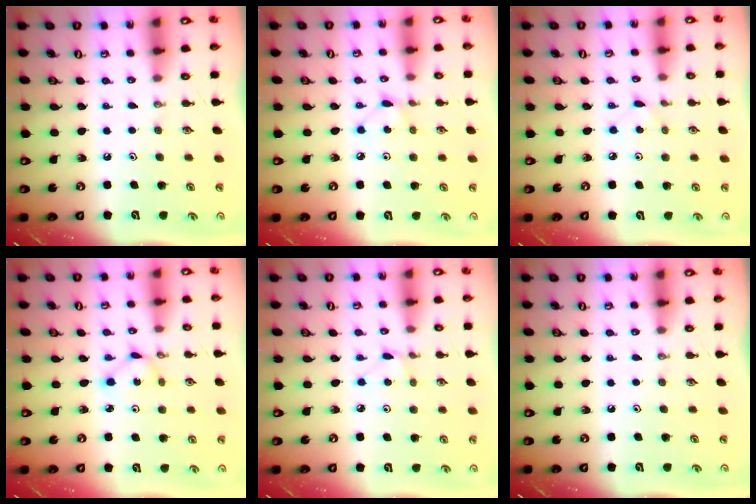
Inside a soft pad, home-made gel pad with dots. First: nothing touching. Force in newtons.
{"total": 3.8, "press": 3.8, "slide": 0.5}
{"total": 2.6, "press": 2.6, "slide": 0.2}
{"total": 2.1, "press": 2.1, "slide": 0.3}
{"total": 1.5, "press": 1.5, "slide": 0.2}
{"total": 0.0}